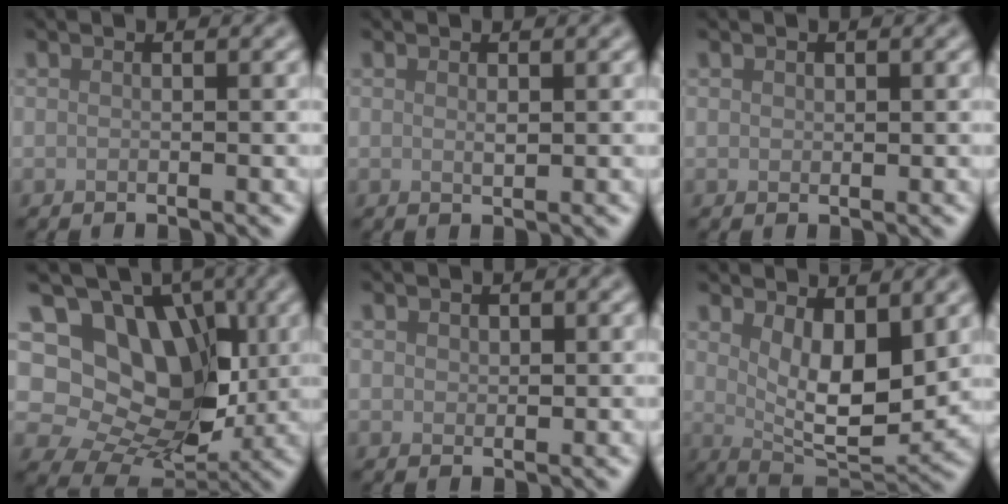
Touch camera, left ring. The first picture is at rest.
{"total": 0.6, "force": [0.3, 0.2, 0.5], "torque": [-0.010, -0.002, 0.006]}
{"total": 0.5, "force": [0.3, 0.4, 0.1], "torque": [0.002, -0.003, 0.006]}
{"total": 12.9, "force": [2.8, 10.1, 7.6], "torque": [-0.120, 0.034, 0.039]}
{"total": 0.9, "force": [0.5, 0.7, 0.2], "torque": [-0.002, -0.003, 0.010]}
{"total": 7.1, "force": [2.3, 3.2, 5.9], "torque": [-0.099, -0.020, 0.043]}